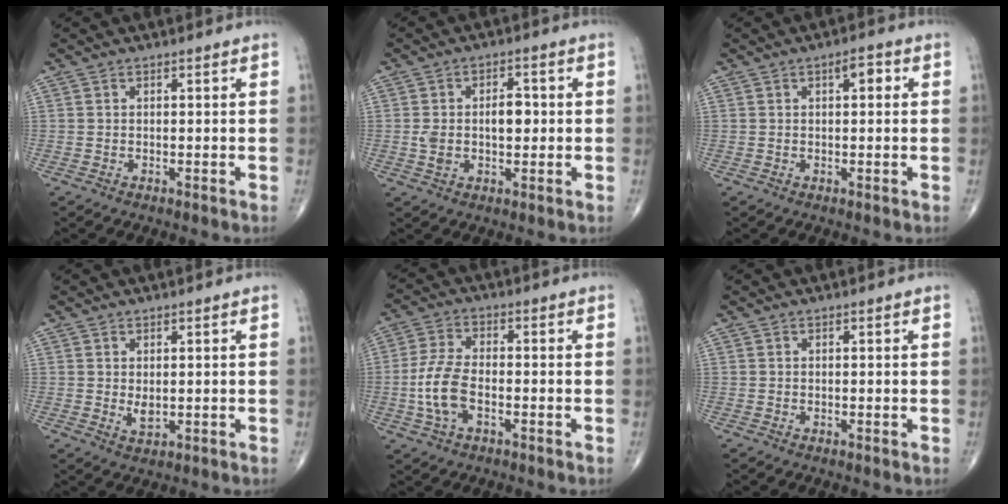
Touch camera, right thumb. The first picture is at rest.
{"total": 6.9, "force": [0.2, 4.0, 5.6], "torque": [-0.092, 0.018, 0.006]}
{"total": 2.8, "force": [0.8, 1.2, 2.3], "torque": [-0.025, 0.005, 0.008]}
{"total": 2.3, "force": [0.2, 1.3, 1.9], "torque": [-0.030, -0.008, 0.008]}
{"total": 8.2, "force": [-2.1, 4.2, 6.7], "torque": [-0.150, 0.018, -0.042]}
{"total": 0.0}